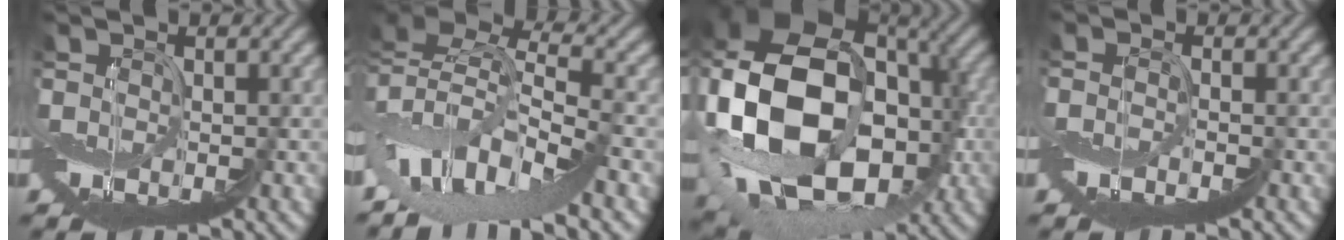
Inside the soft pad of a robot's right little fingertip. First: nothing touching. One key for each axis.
{"total": 5.3, "fx": -5.0, "fy": -0.7, "fz": 1.7, "tx": -0.061, "ty": 0.028, "tz": -0.089}
{"total": 12.5, "fx": 0.5, "fy": 9.2, "fz": 8.4, "tx": -0.215, "ty": -0.008, "tz": 0.036}
{"total": 2.9, "fx": -1.9, "fy": -1.9, "fz": -1.0, "tx": -0.004, "ty": 0.002, "tz": -0.040}